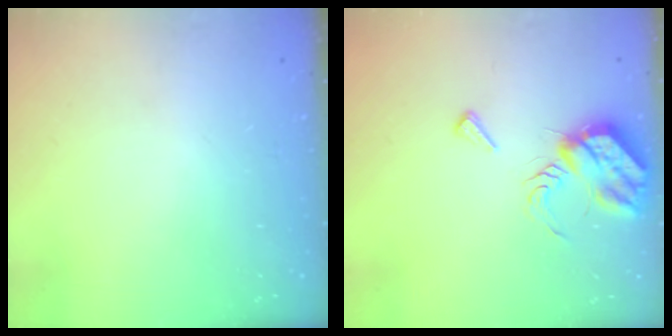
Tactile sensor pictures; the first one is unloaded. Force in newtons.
{"total": 11.5, "press": 11.4, "slide": 0.9}